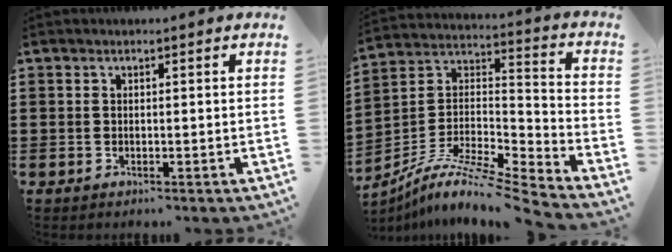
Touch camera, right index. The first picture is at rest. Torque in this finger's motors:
{"motor_torque": [0.75, 1.39, -0.66, -0.12]}